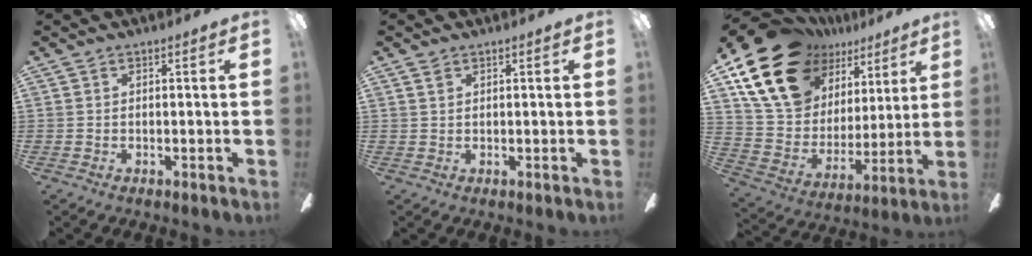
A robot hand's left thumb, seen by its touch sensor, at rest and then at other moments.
{"total": 1.1, "force": [0.7, 0.6, 0.5], "torque": [-0.013, 0.002, 0.013]}
{"total": 22.0, "force": [14.8, 13.0, 9.8], "torque": [-0.187, -0.081, 0.286]}